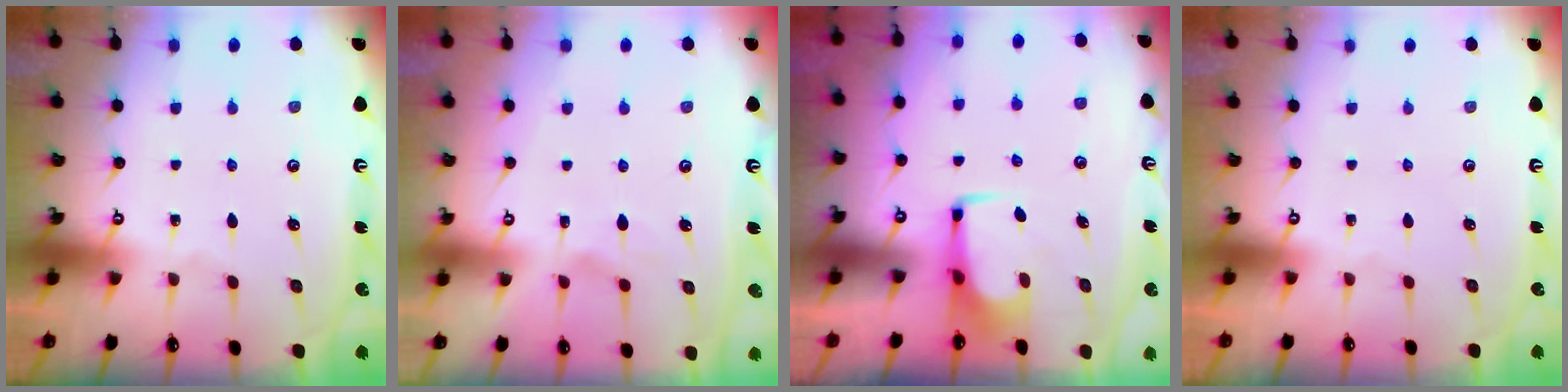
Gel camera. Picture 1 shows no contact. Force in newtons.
{"total": 1.7, "press": 1.2, "slide": 1.2}
{"total": 1.7, "press": 1.6, "slide": 0.6}
{"total": 1.5, "press": 1.4, "slide": 0.6}